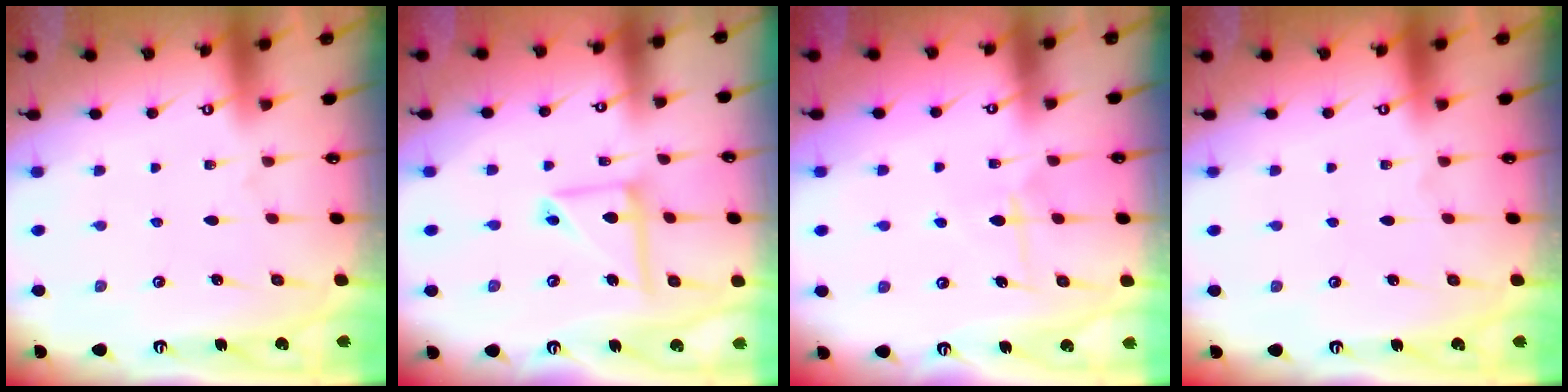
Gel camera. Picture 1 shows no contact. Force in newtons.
{"total": 10.2, "press": 10.1, "slide": 1.0}
{"total": 7.0, "press": 7.0, "slide": 0.5}
{"total": 0.0}